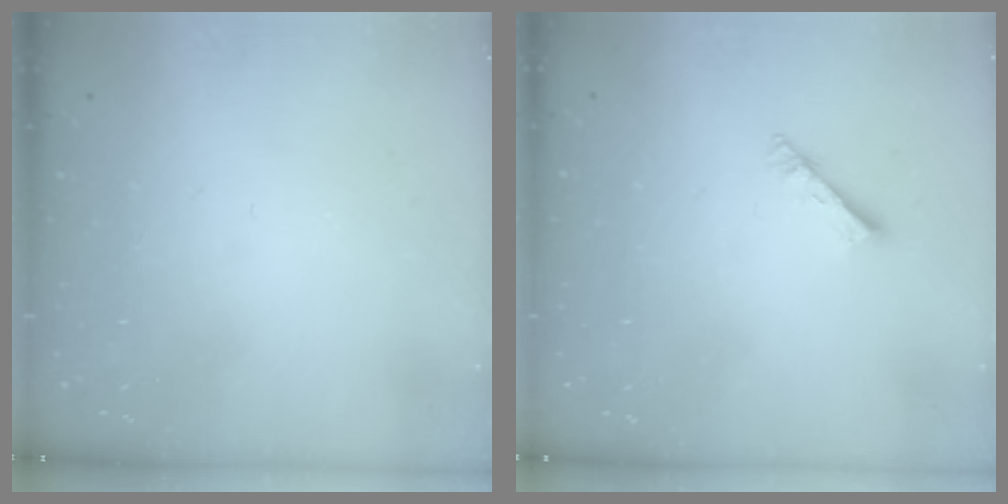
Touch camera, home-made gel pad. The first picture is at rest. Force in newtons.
{"total": 3.0, "press": 3.0, "slide": 0.3}